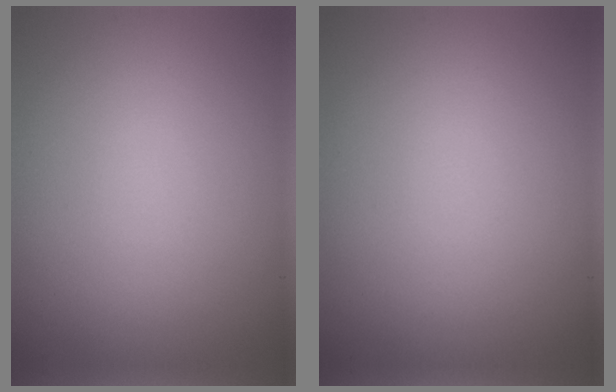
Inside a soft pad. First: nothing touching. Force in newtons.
{"total": 0.0}